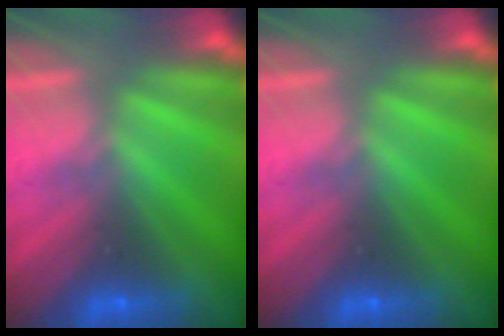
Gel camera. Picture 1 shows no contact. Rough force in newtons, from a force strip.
{"total": 0.0}